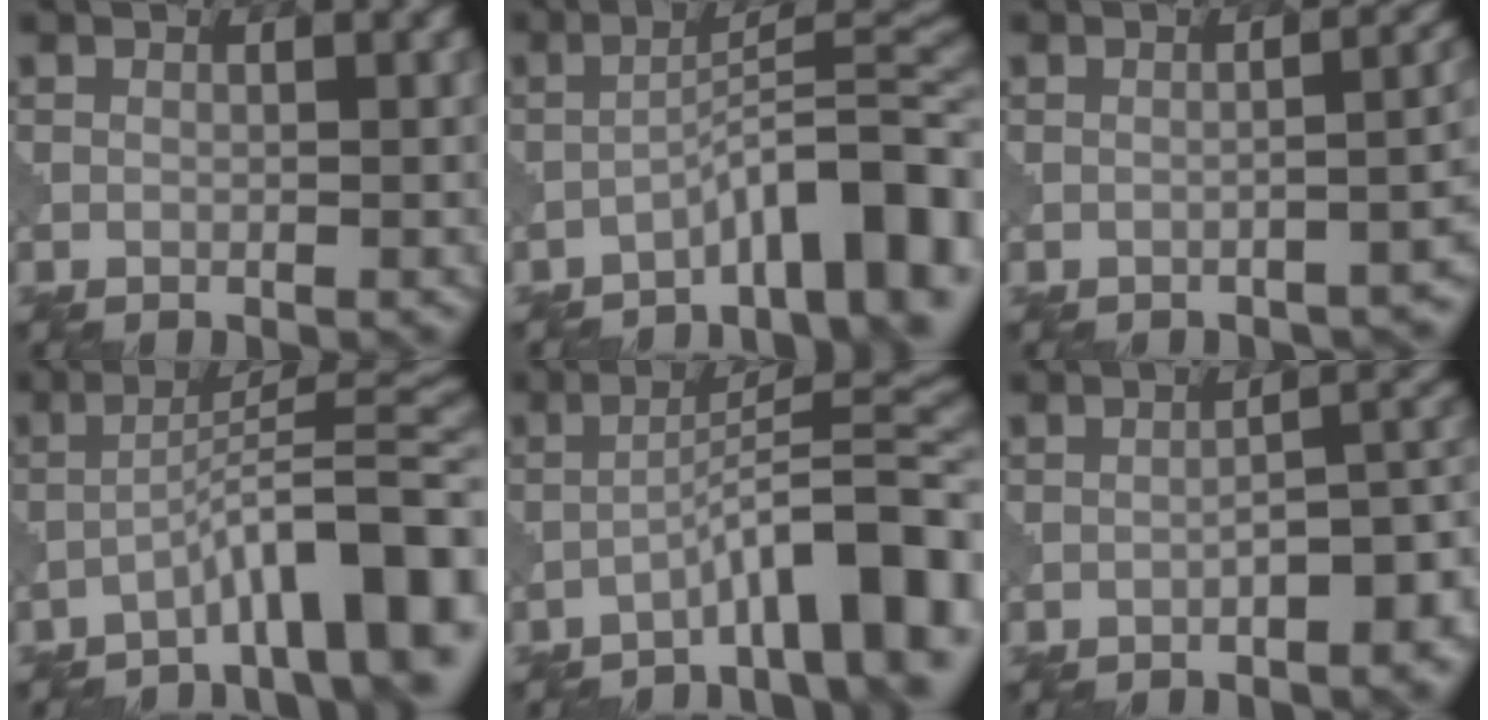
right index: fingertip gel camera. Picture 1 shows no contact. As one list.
[{"total": 8.8, "force": [-4.9, 2.1, 7.0], "torque": [-0.093, 0.021, -0.080]}, {"total": 4.1, "force": [-2.3, 1.5, 3.0], "torque": [-0.022, 0.006, -0.030]}, {"total": 10.1, "force": [-5.2, 2.0, 8.4], "torque": [-0.114, 0.022, -0.085]}, {"total": 9.7, "force": [-4.8, 2.0, 8.2], "torque": [-0.111, 0.025, -0.077]}, {"total": 6.0, "force": [-2.5, 2.4, 4.8], "torque": [-0.056, 0.008, -0.030]}]